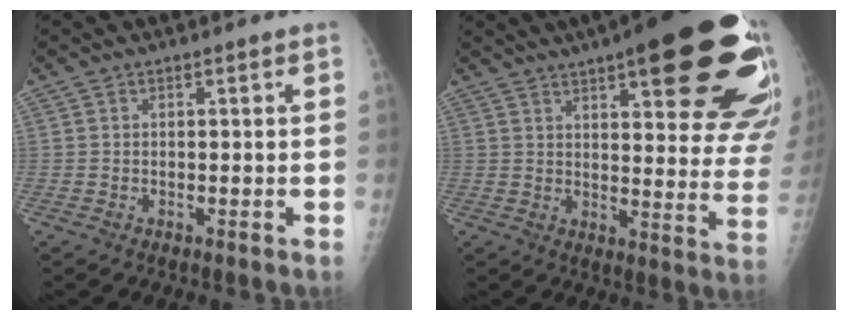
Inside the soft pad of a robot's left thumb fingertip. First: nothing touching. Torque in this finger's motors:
{"motor_torque": [2.42, 2.59, 2.14, -0.64, 0.45]}